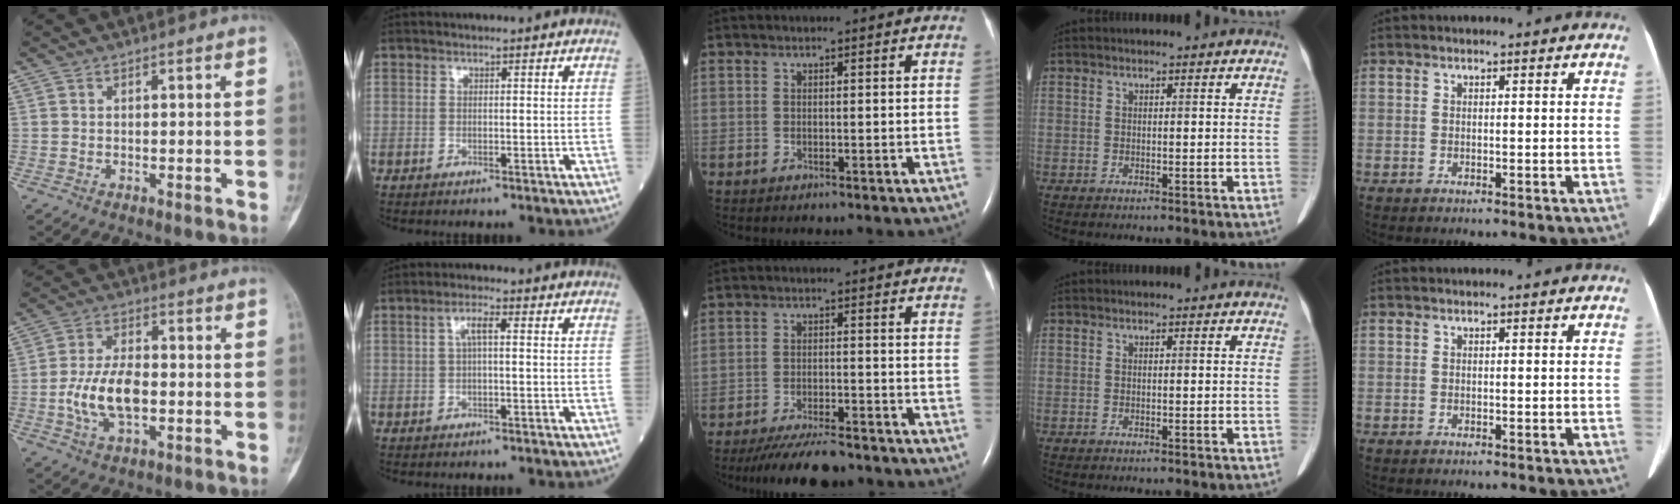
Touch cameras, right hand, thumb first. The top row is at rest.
{"thumb": {"total": 10.5, "force": [-1.6, 5.5, 8.8], "torque": [-0.167, 0.012, -0.031]}, "index": {"total": 2.9, "force": [0.5, 0.6, 2.8], "torque": [-0.057, 0.010, 0.010]}, "middle": {"total": 9.4, "force": [-8.4, 1.5, 4.1], "torque": [-0.064, -0.017, -0.131]}}